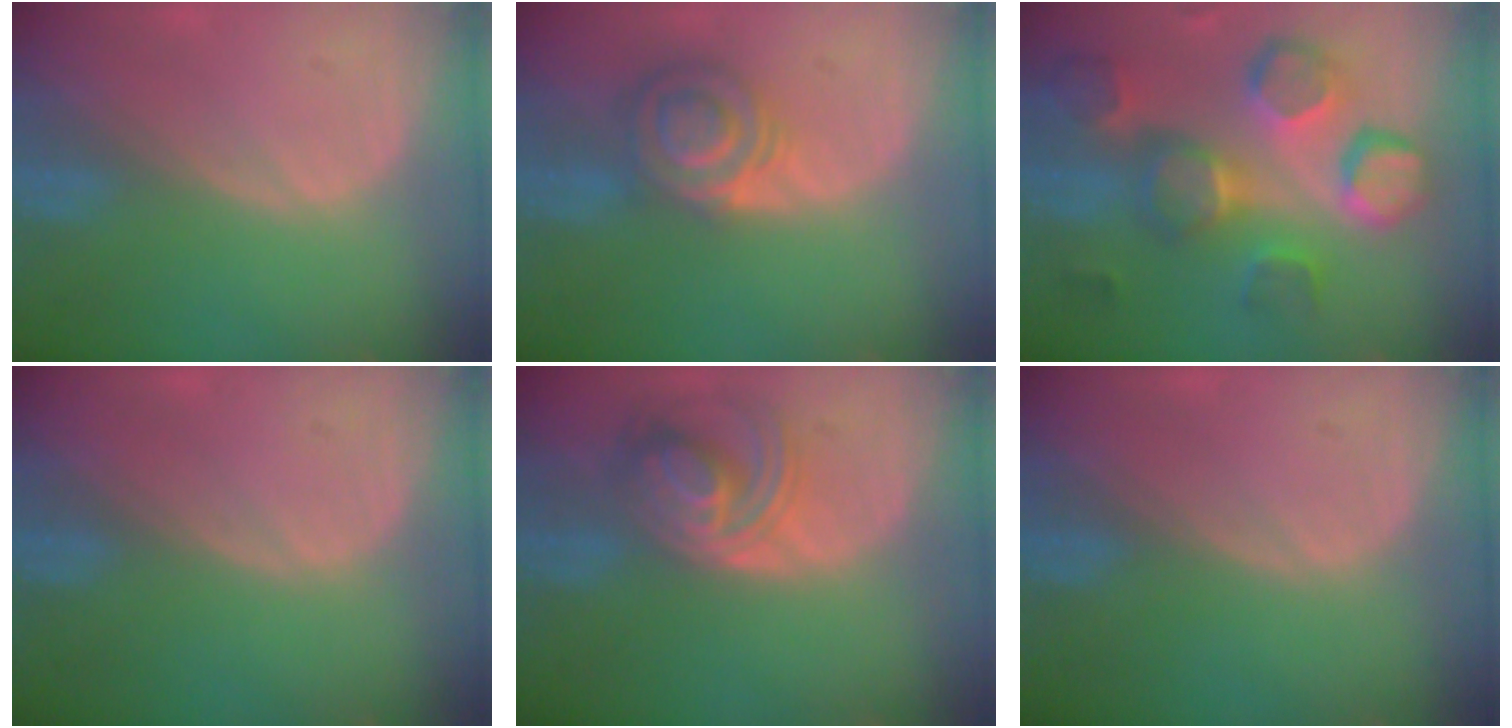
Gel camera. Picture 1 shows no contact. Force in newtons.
{"total": 5.9, "press": 5.8, "slide": 0.8}
{"total": 11.9, "press": 10.9, "slide": 4.6}
{"total": 0.0}
{"total": 6.4, "press": 6.3, "slide": 0.7}
{"total": 0.0}